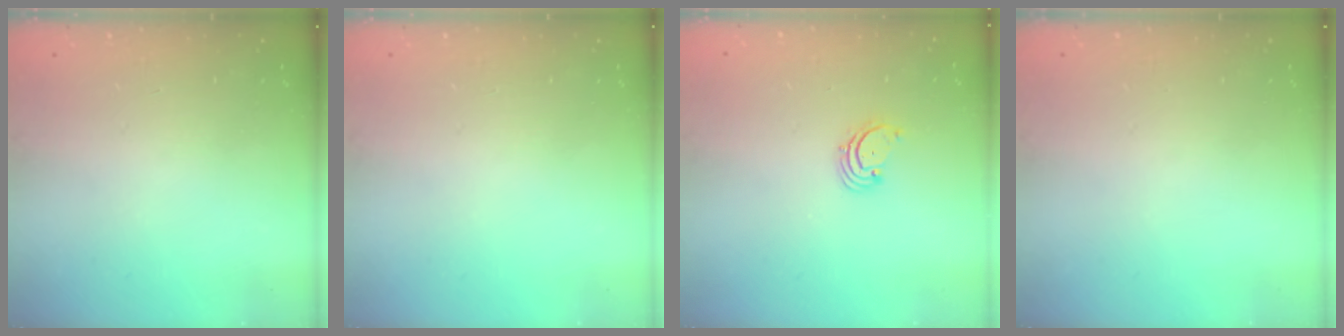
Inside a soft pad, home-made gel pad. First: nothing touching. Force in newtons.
{"total": 0.0}
{"total": 1.7, "press": 1.6, "slide": 0.2}
{"total": 0.0}